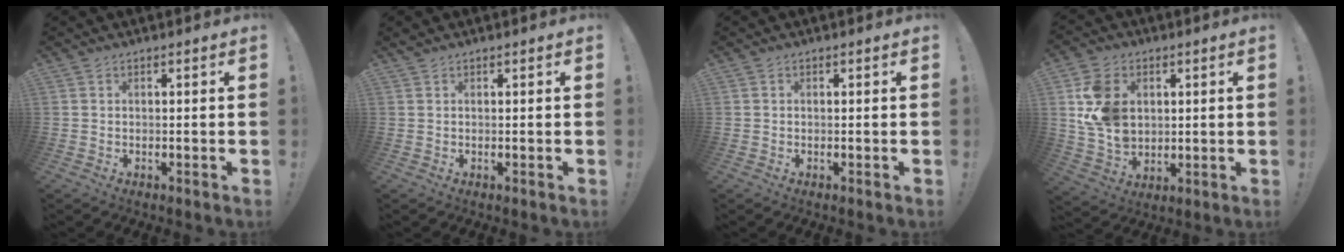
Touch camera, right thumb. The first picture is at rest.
{"total": 0.6, "force": [0.5, 0.2, 0.1], "torque": [0.006, -0.003, 0.010]}
{"total": 0.0}
{"total": 14.5, "force": [3.5, 11.2, 8.5], "torque": [-0.161, -0.011, 0.070]}